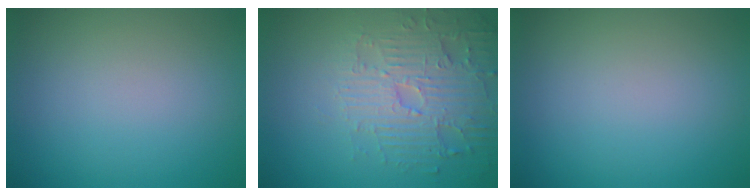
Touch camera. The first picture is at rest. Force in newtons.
{"total": 4.5, "press": 4.1, "slide": 1.8}
{"total": 0.0}